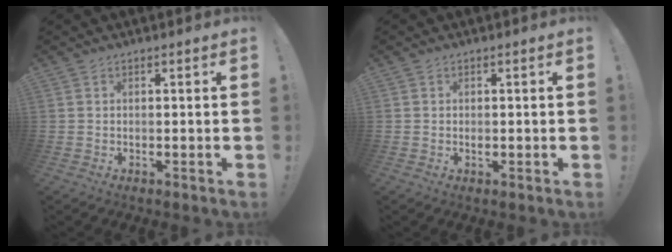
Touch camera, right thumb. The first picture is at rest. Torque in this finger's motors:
{"motor_torque": [-0.09, 0.06, 0.01, 0.23, -0.06]}